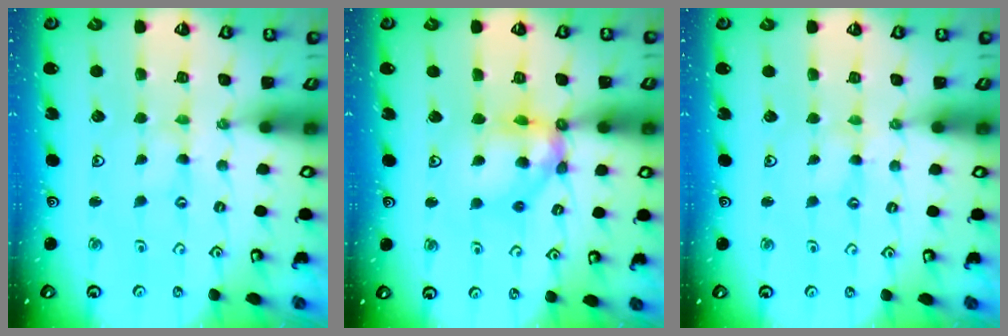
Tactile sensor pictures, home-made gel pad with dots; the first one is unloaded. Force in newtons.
{"total": 12.4, "press": 12.3, "slide": 1.2}
{"total": 1.8, "press": 1.8, "slide": 0.3}